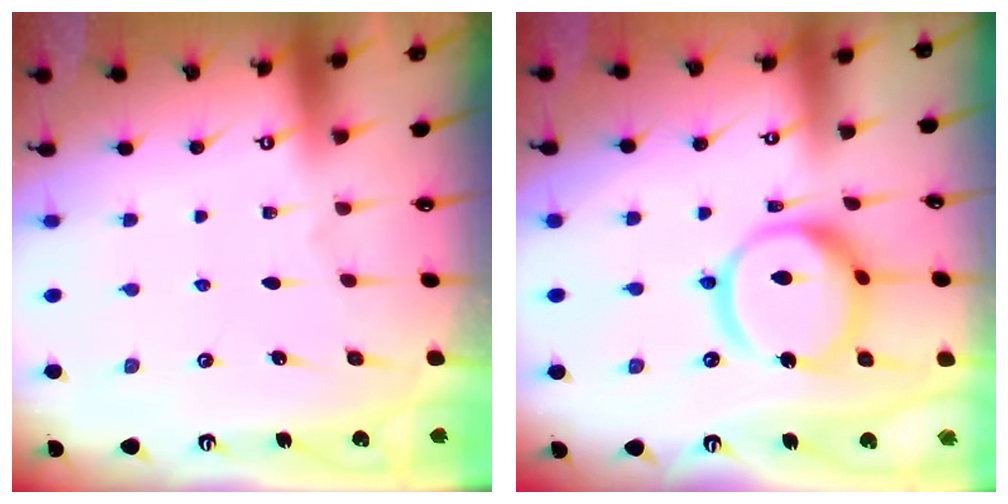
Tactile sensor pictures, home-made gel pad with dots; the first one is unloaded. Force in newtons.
{"total": 15.6, "press": 15.5, "slide": 1.6}